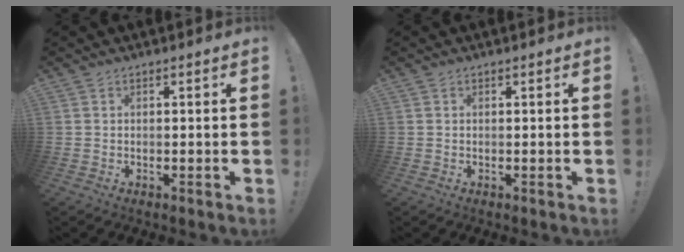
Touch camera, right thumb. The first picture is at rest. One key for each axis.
{"total": 0.0}